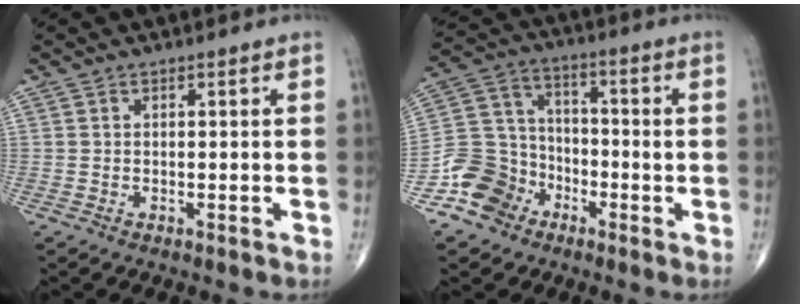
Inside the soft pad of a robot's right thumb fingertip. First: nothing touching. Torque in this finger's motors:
{"motor_torque": [2.67, 2.34, 0.58, -0.68, 0.05]}